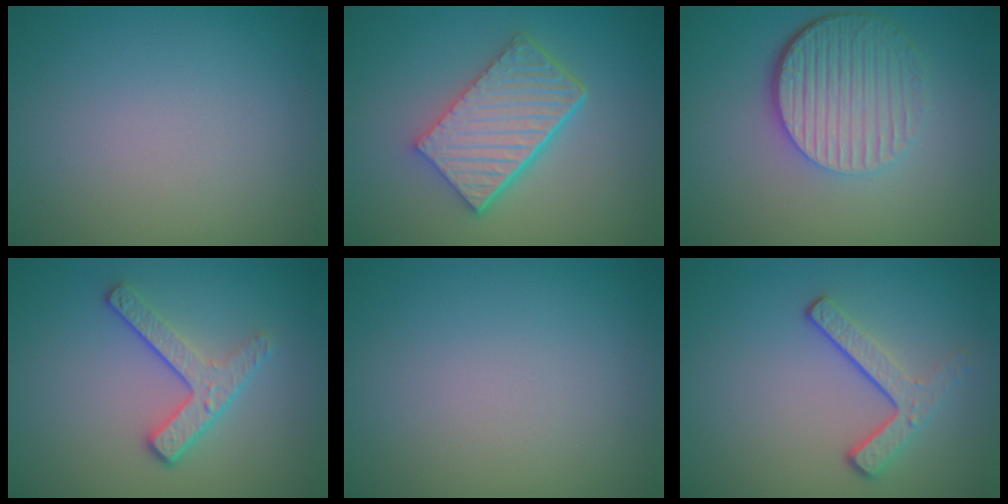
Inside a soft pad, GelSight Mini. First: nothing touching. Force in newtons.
{"total": 6.1, "press": 4.5, "slide": 4.1}
{"total": 5.6, "press": 4.1, "slide": 3.9}
{"total": 2.9, "press": 2.3, "slide": 1.7}
{"total": 0.0}
{"total": 3.3, "press": 2.3, "slide": 2.3}